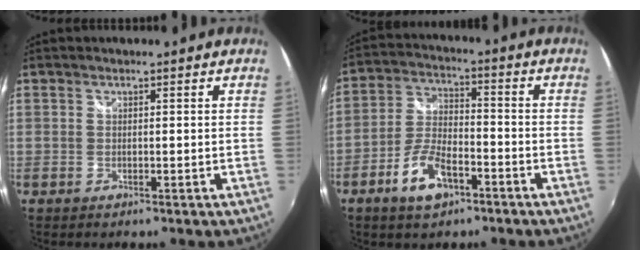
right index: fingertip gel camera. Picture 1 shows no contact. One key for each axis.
{"total": 9.6, "fx": -5.4, "fy": 4.5, "fz": 6.6, "tx": -0.140, "ty": 0.007, "tz": -0.097}